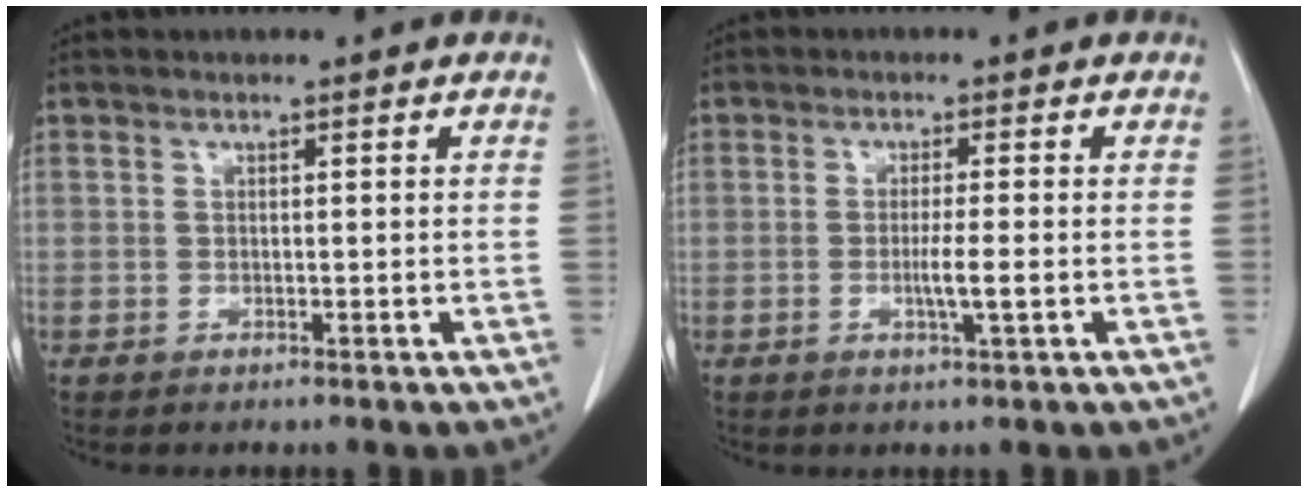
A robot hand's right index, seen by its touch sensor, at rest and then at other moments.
{"total": 3.3, "force": [-0.7, -0.2, 3.3], "torque": [-0.058, -0.006, -0.012]}